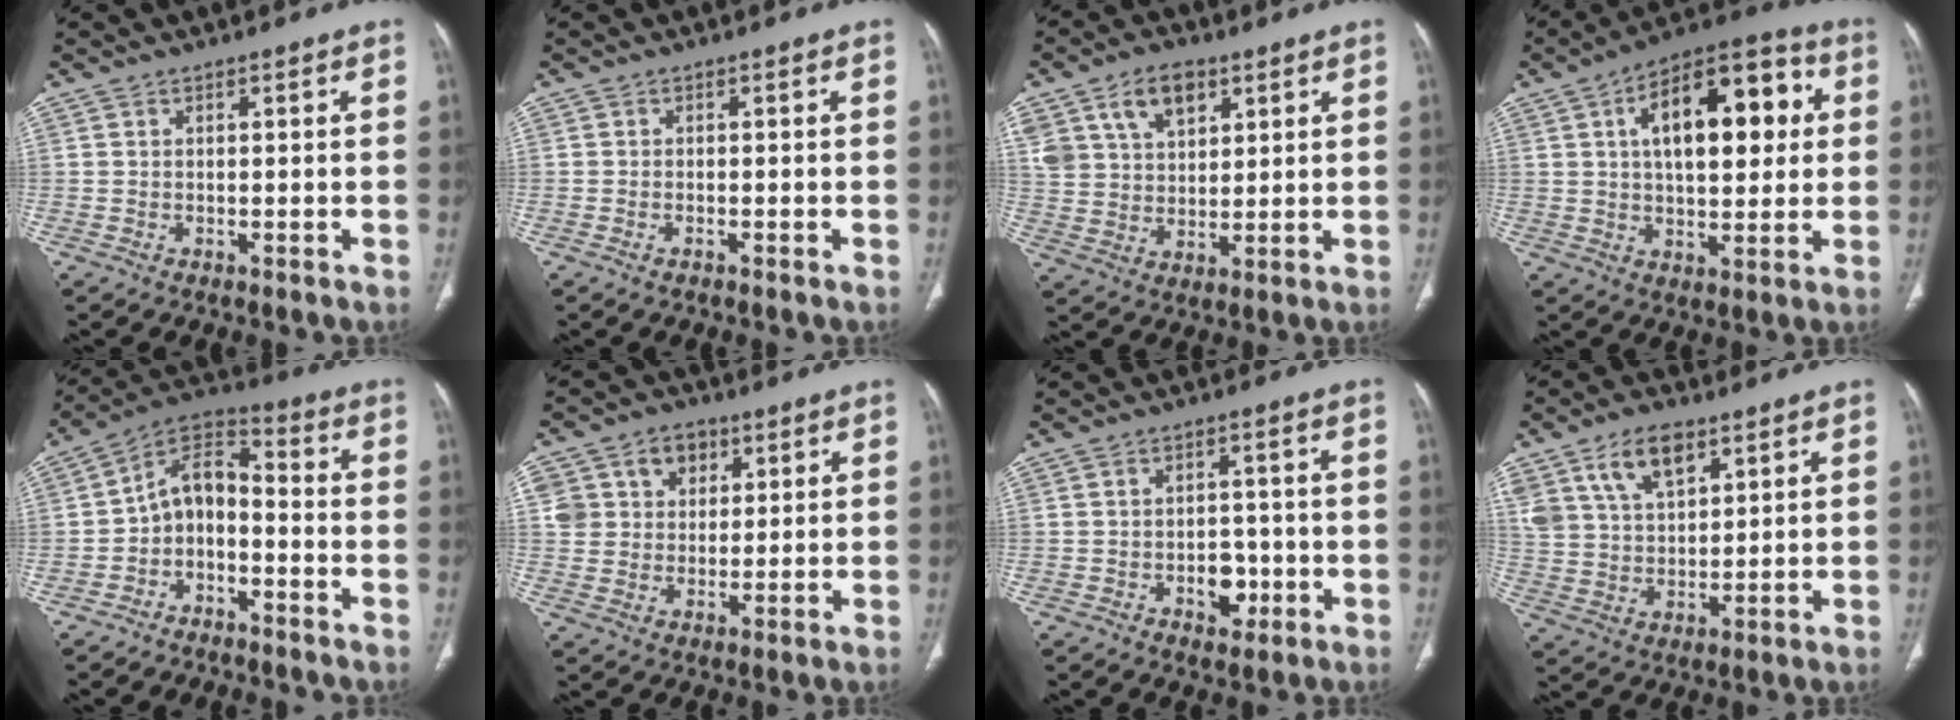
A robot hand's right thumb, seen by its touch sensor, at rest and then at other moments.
{"total": 0.7, "force": [-0.5, 0.3, 0.4], "torque": [-0.013, 0.003, -0.008]}
{"total": 11.9, "force": [6.0, 7.8, 6.7], "torque": [-0.103, -0.011, 0.119]}
{"total": 19.3, "force": [4.5, 9.6, 16.2], "torque": [-0.208, 0.022, 0.061]}
{"total": 9.5, "force": [-3.4, 6.2, 6.4], "torque": [-0.095, 0.067, -0.072]}
{"total": 9.4, "force": [3.8, 8.0, 3.3], "torque": [-0.020, -0.004, 0.066]}
{"total": 5.1, "force": [-1.7, 3.5, 3.3], "torque": [-0.020, 0.011, -0.019]}
{"total": 10.9, "force": [6.1, 6.1, 6.6], "torque": [-0.107, -0.021, 0.122]}